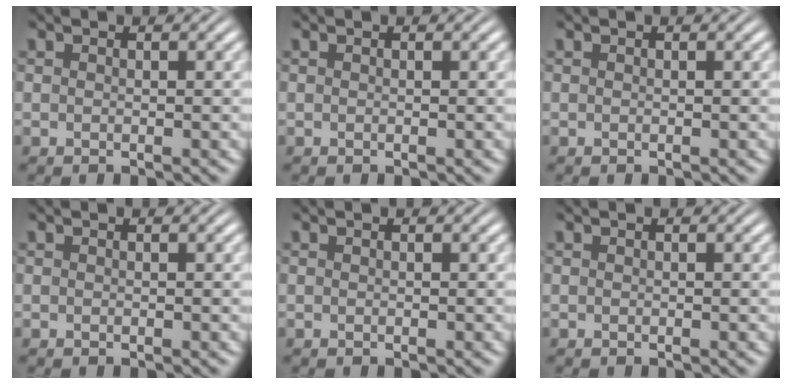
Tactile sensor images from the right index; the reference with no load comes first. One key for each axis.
{"total": 0.0}
{"total": 0.0}
{"total": 0.0}
{"total": 0.0}
{"total": 0.0}